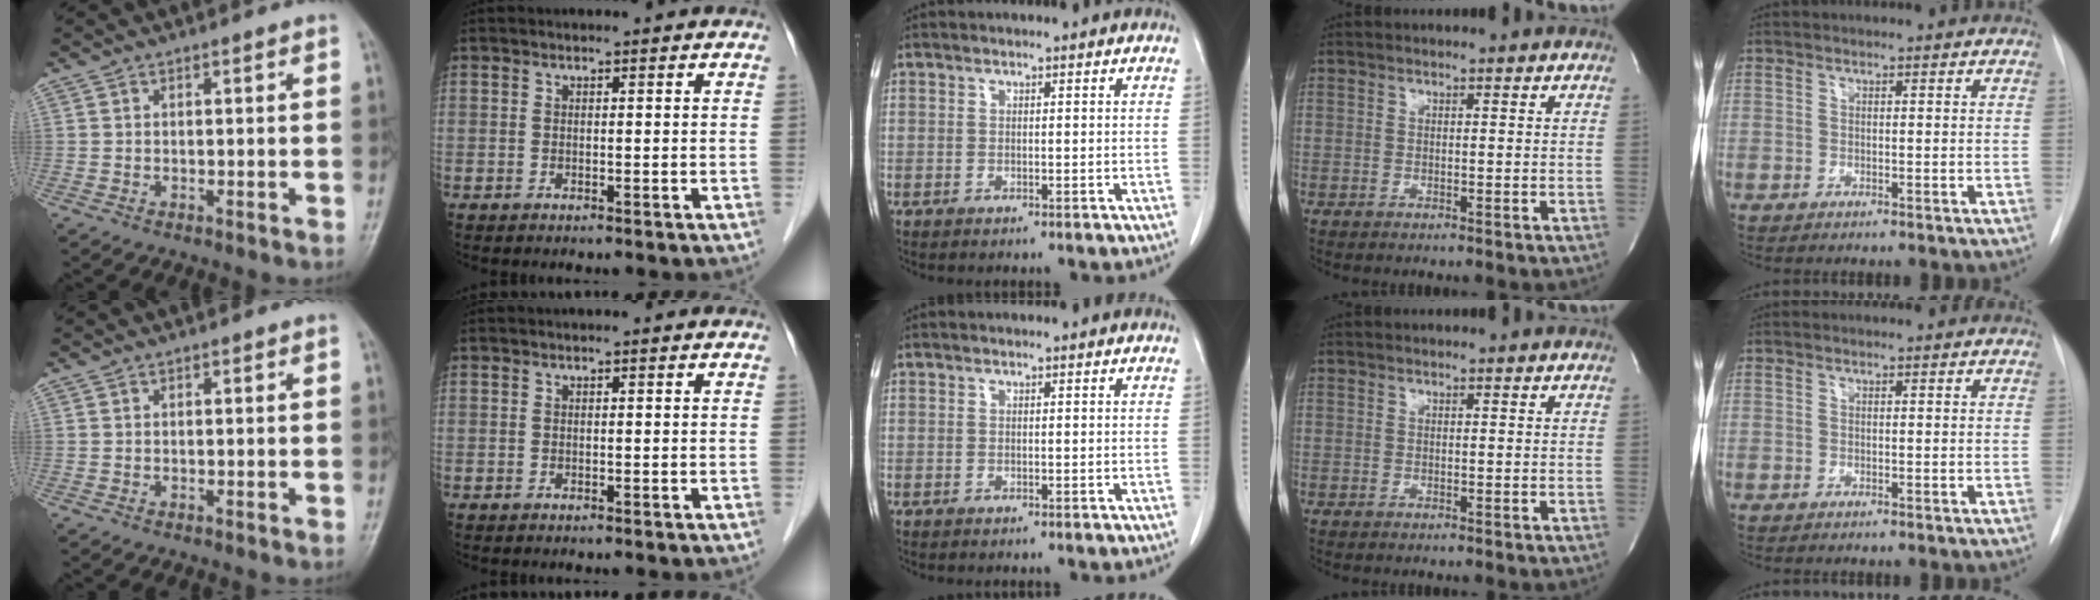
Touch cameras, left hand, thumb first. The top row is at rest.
{}